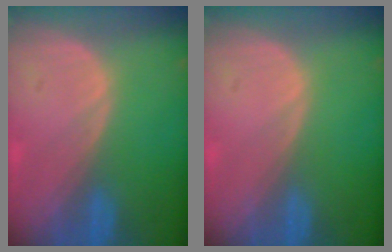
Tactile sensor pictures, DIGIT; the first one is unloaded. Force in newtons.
{"total": 0.0}